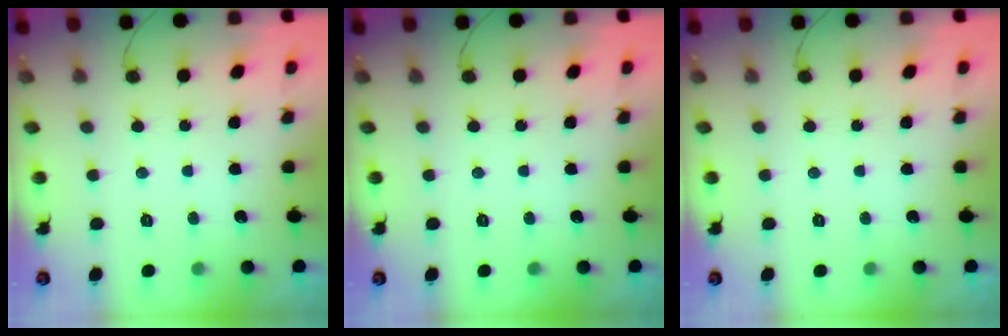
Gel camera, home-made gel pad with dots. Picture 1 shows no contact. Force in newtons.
{"total": 0.0}
{"total": 0.0}